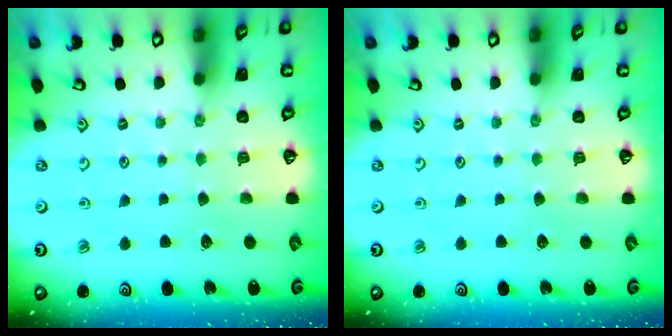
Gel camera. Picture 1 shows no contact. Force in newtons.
{"total": 0.0}